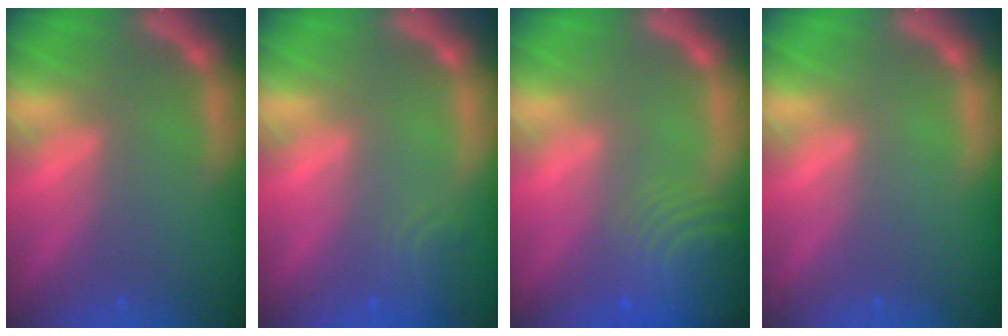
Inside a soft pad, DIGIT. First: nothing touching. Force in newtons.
{"total": 2.4}
{"total": 9.1}
{"total": 0.0}